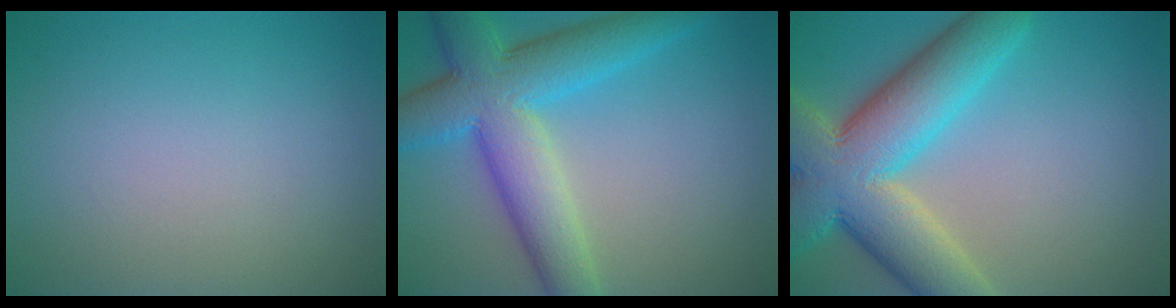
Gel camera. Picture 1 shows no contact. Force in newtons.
{"total": 9.2, "press": 9.2, "slide": 0.4}
{"total": 11.6, "press": 11.6, "slide": 1.0}